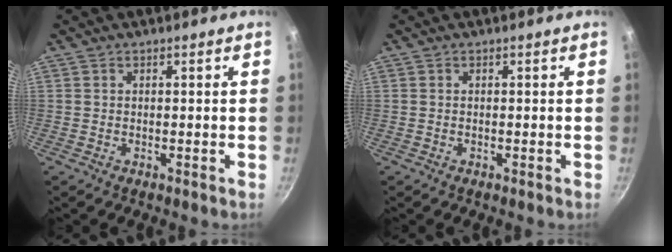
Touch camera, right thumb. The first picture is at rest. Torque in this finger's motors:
{"motor_torque": [-0.35, 0.01, -0.30, -0.15, -0.06]}